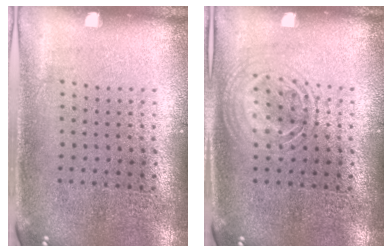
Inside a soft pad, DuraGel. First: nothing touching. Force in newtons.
{"total": 1.2, "press": 1.2, "slide": 0.1}